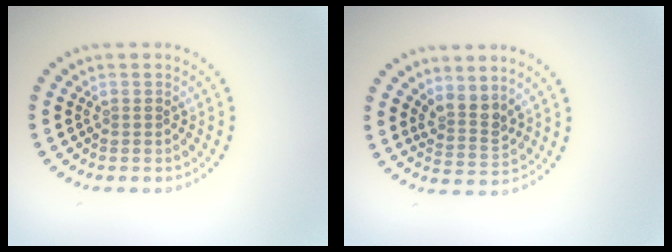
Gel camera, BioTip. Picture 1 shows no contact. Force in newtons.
{"total": 2.6, "press": 1.9, "slide": 1.7}